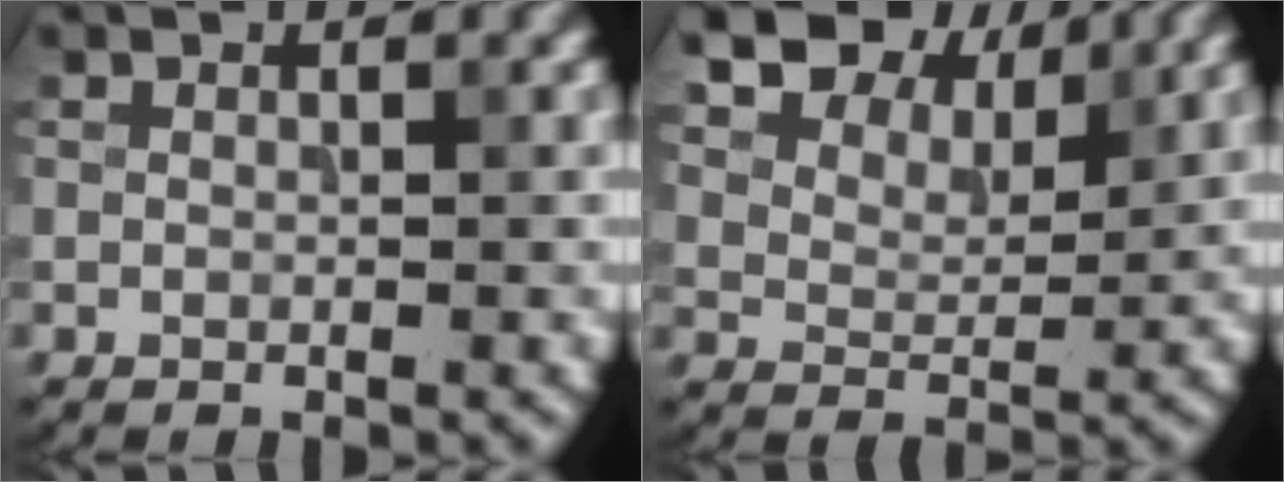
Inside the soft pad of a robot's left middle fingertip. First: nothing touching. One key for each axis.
{"total": 8.3, "fx": 6.4, "fy": 4.0, "fz": 3.5, "tx": -0.071, "ty": -0.007, "tz": 0.114}